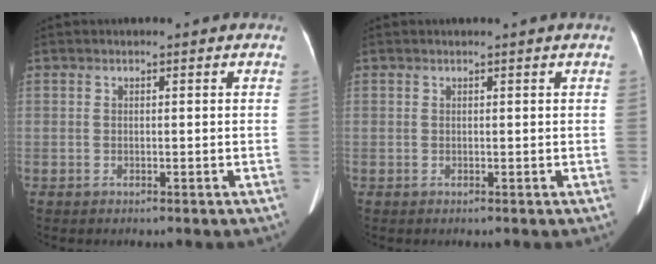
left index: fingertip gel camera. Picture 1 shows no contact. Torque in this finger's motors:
{"motor_torque": [-0.18, -0.45, 0.01, 0.02]}